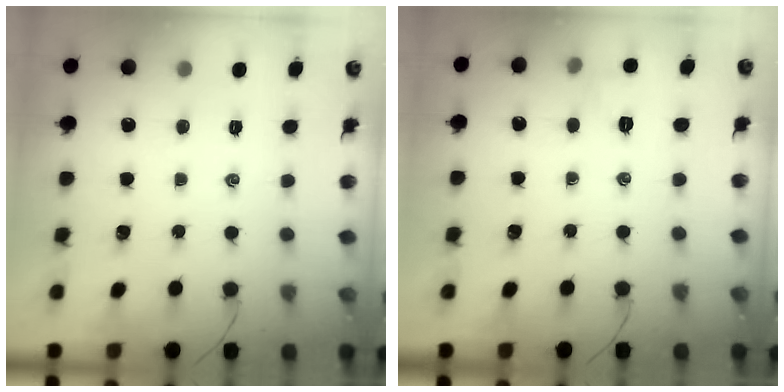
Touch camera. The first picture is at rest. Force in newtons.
{"total": 5.4, "press": 5.2, "slide": 1.5}